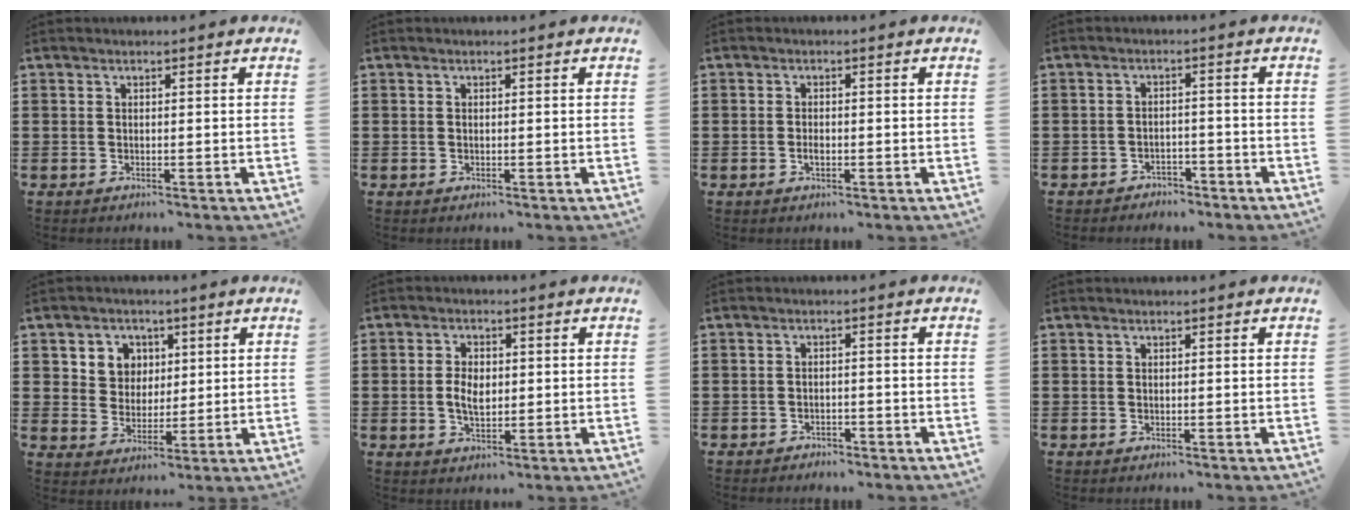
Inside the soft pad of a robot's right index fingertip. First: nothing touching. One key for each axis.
{"total": 0.0}
{"total": 1.4, "fx": -0.5, "fy": 0.6, "fz": 1.1, "tx": -0.022, "ty": -0.002, "tz": -0.008}
{"total": 2.3, "fx": -2.2, "fy": 0.7, "fz": 0.0, "tx": -0.008, "ty": 0.002, "tz": -0.049}
{"total": 5.1, "fx": 1.8, "fy": 4.7, "fz": 0.8, "tx": -0.034, "ty": 0.013, "tz": 0.029}
{"total": 4.0, "fx": -0.1, "fy": 2.3, "fz": 3.2, "tx": -0.055, "ty": 0.005, "tz": -0.004}
{"total": 1.6, "fx": -1.6, "fy": 0.4, "fz": 0.0, "tx": -0.006, "ty": 0.002, "tz": -0.035}
{"total": 0.0}